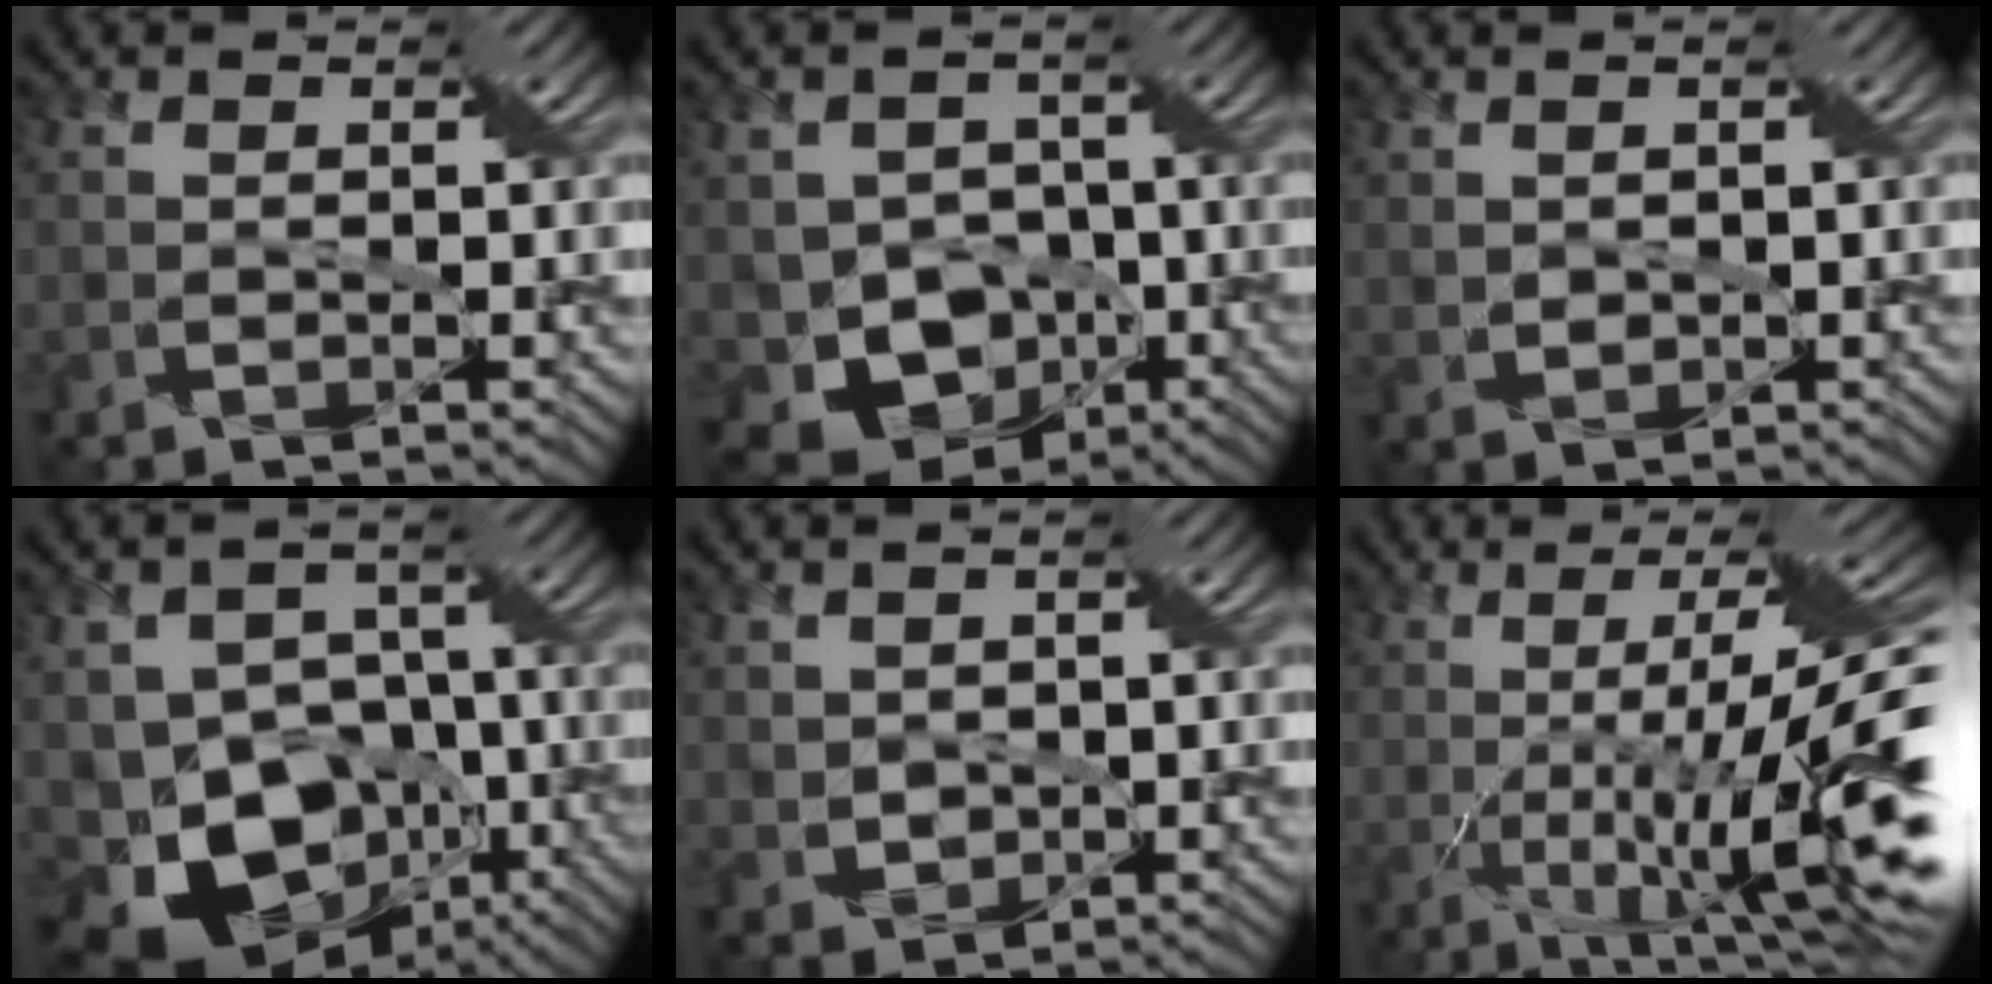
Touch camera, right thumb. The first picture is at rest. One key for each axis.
{"total": 9.4, "fx": -3.4, "fy": 7.8, "fz": 4.0, "tx": -0.111, "ty": -0.023, "tz": -0.056}
{"total": 1.0, "fx": 0.8, "fy": 0.5, "fz": 0.3, "tx": -0.029, "ty": -0.005, "tz": 0.026}
{"total": 15.3, "fx": -7.7, "fy": 10.3, "fz": 8.3, "tx": -0.202, "ty": -0.006, "tz": -0.104}
{"total": 2.1, "fx": 1.0, "fy": 1.7, "fz": 0.8, "tx": -0.049, "ty": -0.011, "tz": 0.024}
{"total": 15.4, "fx": -1.8, "fy": 1.7, "fz": 15.2, "tx": -0.244, "ty": 0.002, "tz": -0.012}